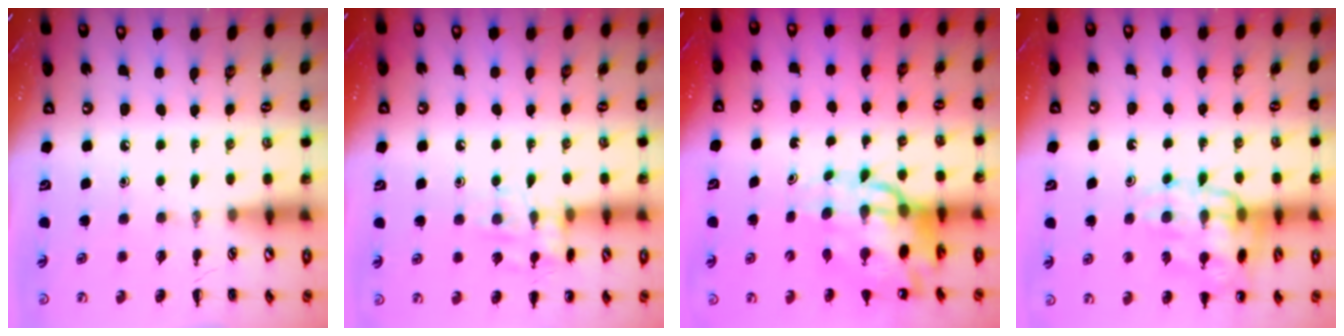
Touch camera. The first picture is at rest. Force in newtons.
{"total": 9.9, "press": 9.8, "slide": 1.2}
{"total": 14.1, "press": 13.5, "slide": 4.0}
{"total": 15.2, "press": 15.0, "slide": 2.7}